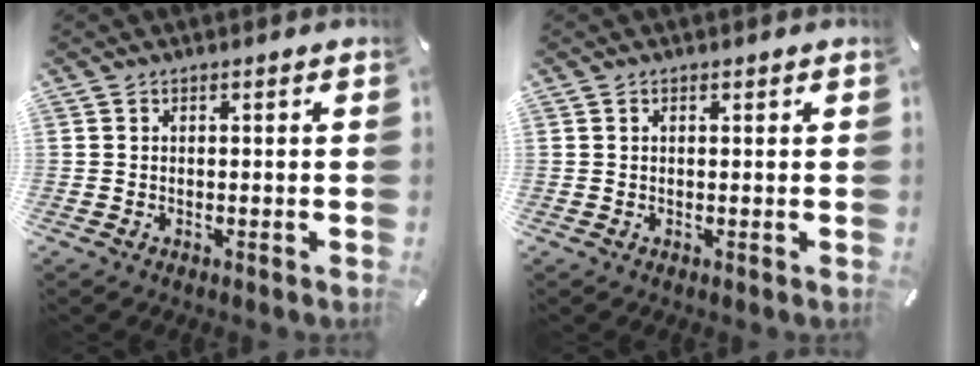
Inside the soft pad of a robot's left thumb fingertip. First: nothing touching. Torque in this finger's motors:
{"motor_torque": [-0.04, -0.28, -0.30, 0.08, -0.02]}